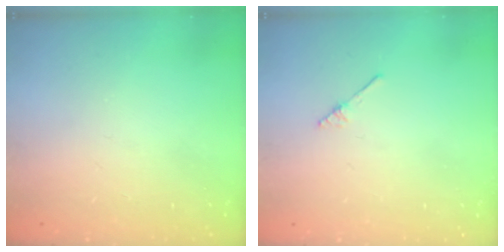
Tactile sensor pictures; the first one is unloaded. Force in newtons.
{"total": 2.0, "press": 2.0, "slide": 0.2}